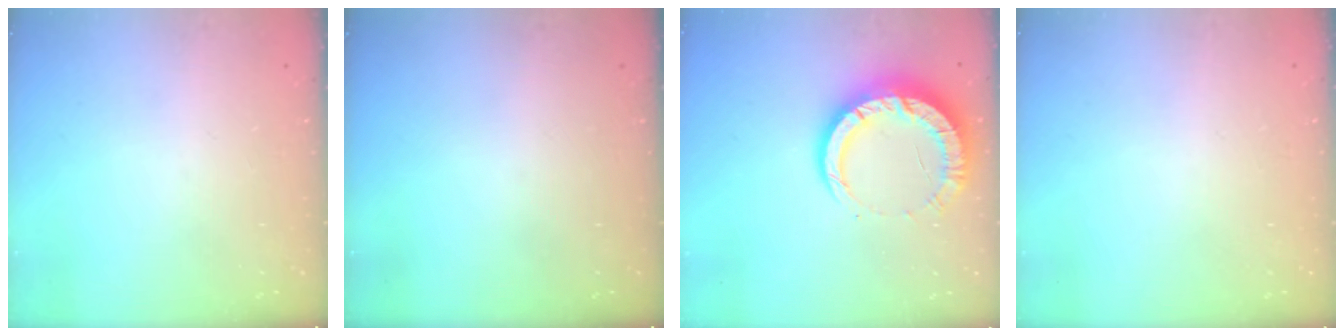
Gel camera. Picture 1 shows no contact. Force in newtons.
{"total": 0.0}
{"total": 14.0, "press": 13.9, "slide": 1.4}
{"total": 2.6, "press": 2.6, "slide": 0.2}